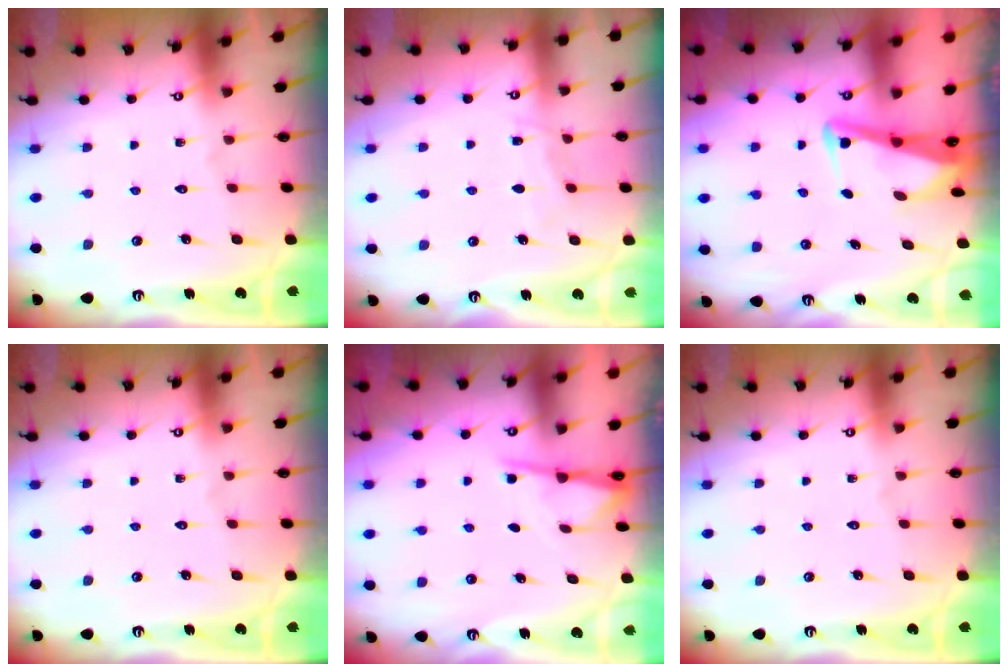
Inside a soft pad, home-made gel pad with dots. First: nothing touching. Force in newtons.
{"total": 4.9, "press": 4.9, "slide": 0.6}
{"total": 3.3, "press": 3.2, "slide": 0.8}
{"total": 0.0}
{"total": 2.2, "press": 2.2, "slide": 0.3}
{"total": 0.0}